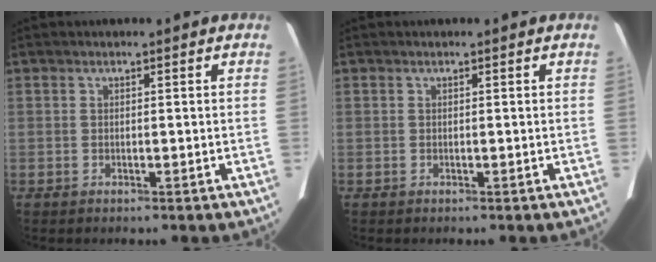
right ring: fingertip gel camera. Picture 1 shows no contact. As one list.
[{"total": 0.0}]